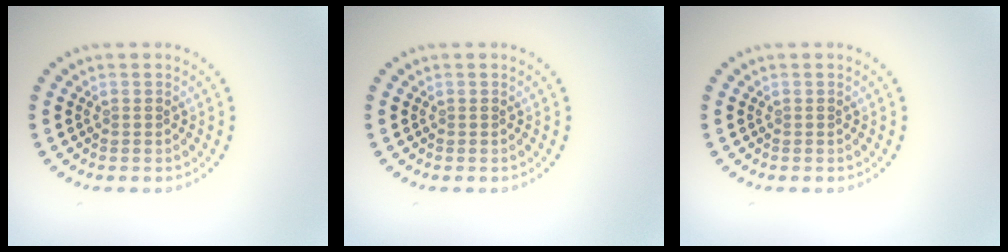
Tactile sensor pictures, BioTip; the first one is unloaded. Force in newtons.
{"total": 0.0}
{"total": 0.0}